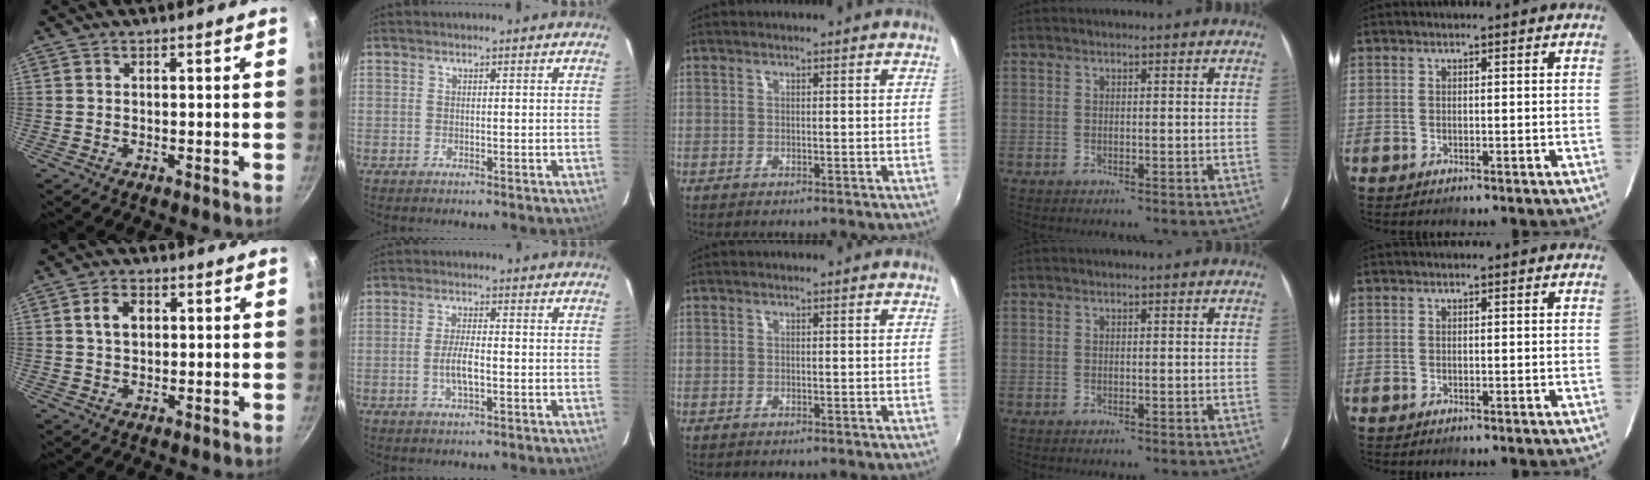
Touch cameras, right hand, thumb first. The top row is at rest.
{"thumb": {"total": 4.6, "force": [1.1, 3.2, 3.1], "torque": [-0.039, 0.004, 0.017]}, "index": {"total": 4.6, "force": [-1.2, 1.3, 4.3], "torque": [-0.085, -0.002, -0.022]}}